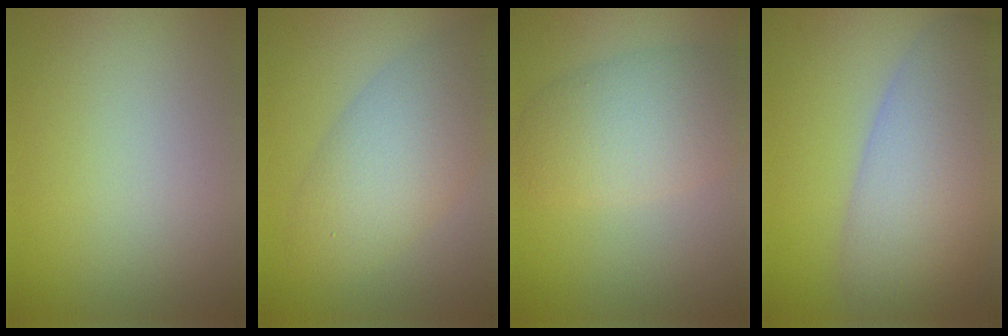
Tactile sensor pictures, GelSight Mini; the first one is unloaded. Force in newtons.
{"total": 6.4, "press": 6.4, "slide": 0.2}
{"total": 5.9, "press": 5.9, "slide": 0.2}
{"total": 10.3, "press": 10.3, "slide": 0.7}